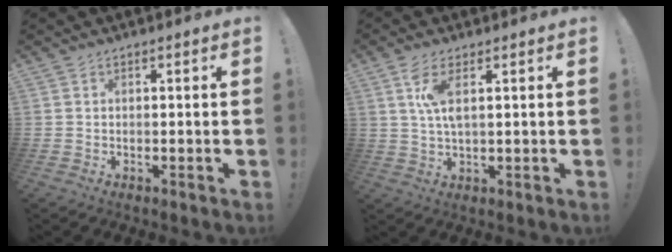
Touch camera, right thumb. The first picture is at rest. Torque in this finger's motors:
{"motor_torque": [-0.08, 0.15, 0.35, -0.15, 0.01]}